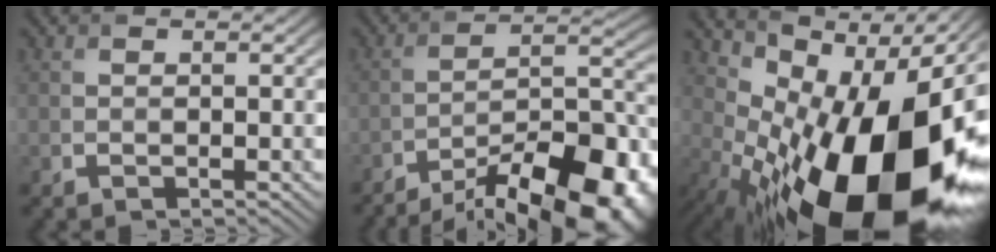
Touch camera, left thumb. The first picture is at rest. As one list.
[{"total": 18.5, "force": [-13.9, 6.1, 10.6], "torque": [-0.134, -0.015, -0.205]}, {"total": 19.5, "force": [-4.2, 9.0, 16.7], "torque": [-0.256, -0.015, -0.069]}]